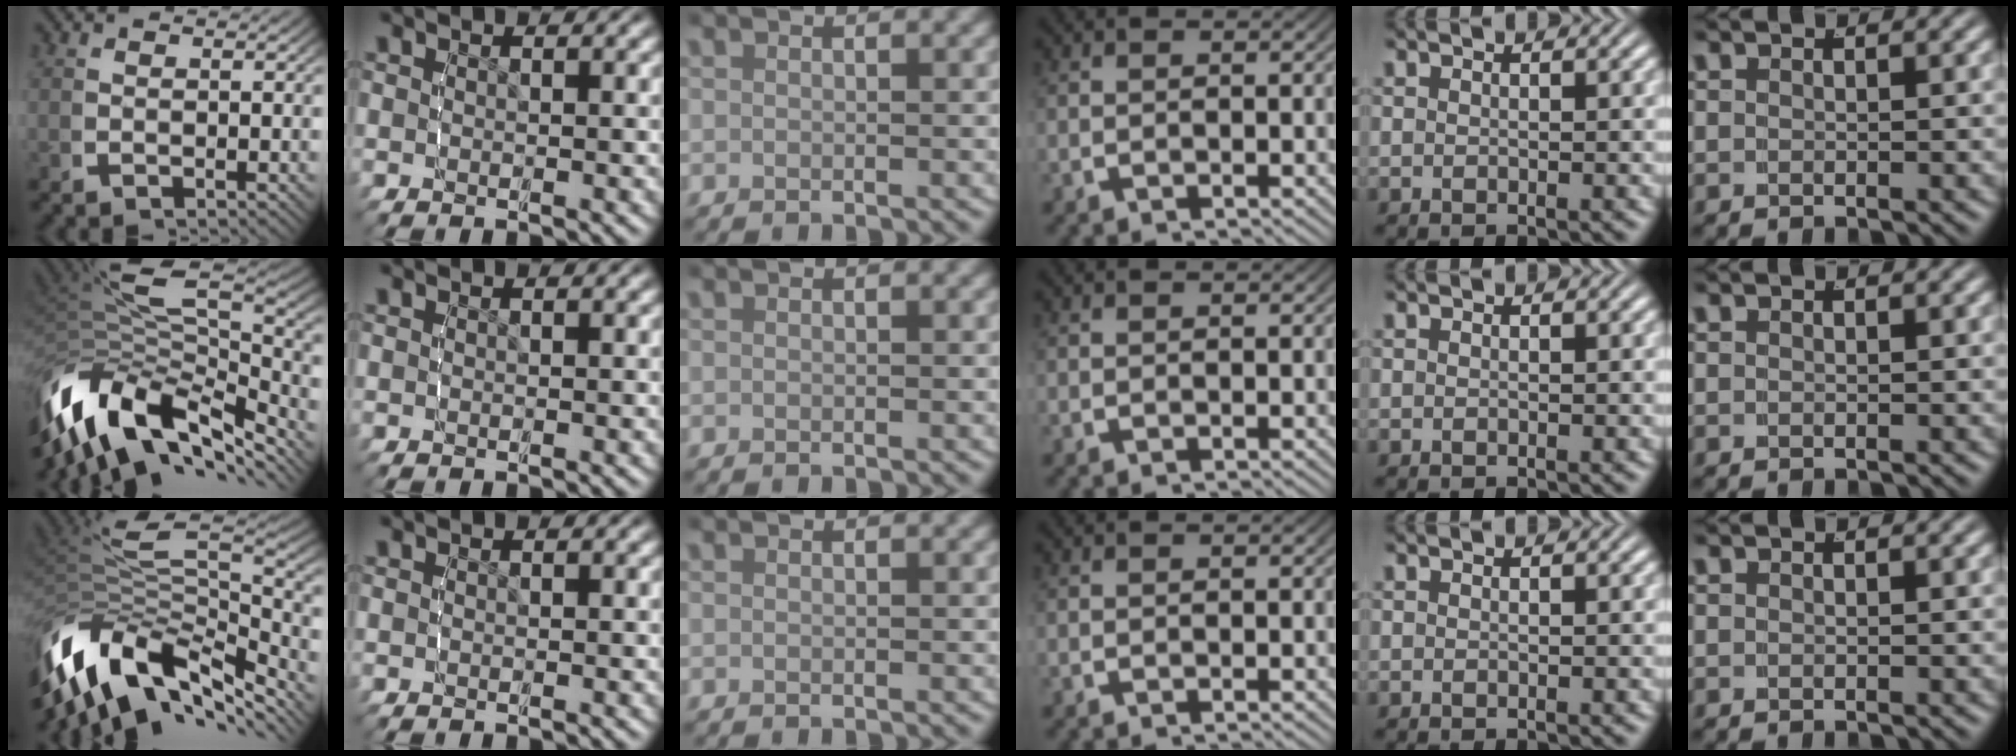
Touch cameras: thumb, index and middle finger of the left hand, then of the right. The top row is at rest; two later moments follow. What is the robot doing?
{"motion": "lift_and_place", "object": "lipstick"}